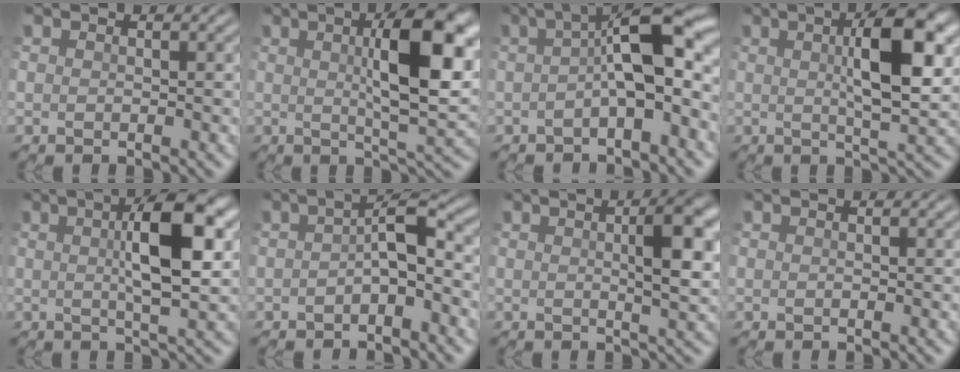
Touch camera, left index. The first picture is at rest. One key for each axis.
{"total": 9.4, "fx": 2.3, "fy": 2.3, "fz": 8.8, "tx": -0.141, "ty": 0.007, "tz": 0.039}
{"total": 9.3, "fx": 0.3, "fy": 3.2, "fz": 8.7, "tx": -0.139, "ty": 0.022, "tz": -0.003}
{"total": 7.3, "fx": 1.8, "fy": 1.6, "fz": 6.9, "tx": -0.113, "ty": 0.014, "tz": 0.028}
{"total": 6.9, "fx": 1.6, "fy": 1.3, "fz": 6.6, "tx": -0.113, "ty": 0.015, "tz": 0.024}
{"total": 4.3, "fx": -1.2, "fy": 1.7, "fz": 3.8, "tx": -0.065, "ty": 0.010, "tz": -0.021}
{"total": 4.7, "fx": 0.8, "fy": 1.2, "fz": 4.5, "tx": -0.075, "ty": 0.009, "tz": 0.016}
{"total": 0.0}